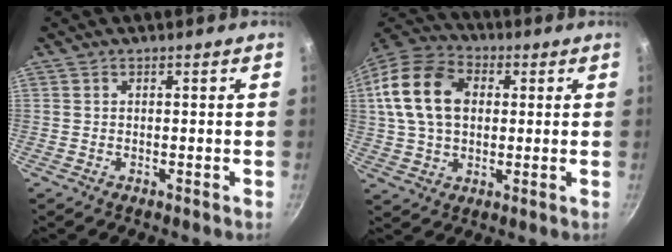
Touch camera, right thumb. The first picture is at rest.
{"total": 16.9, "force": [3.2, 12.1, 11.3], "torque": [-0.193, 0.020, 0.049]}